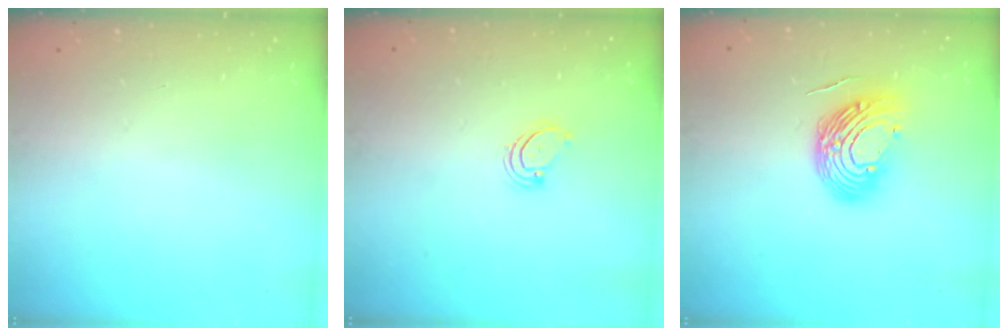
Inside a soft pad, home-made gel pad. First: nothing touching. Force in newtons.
{"total": 3.0, "press": 3.0, "slide": 0.4}
{"total": 12.6, "press": 12.5, "slide": 1.7}